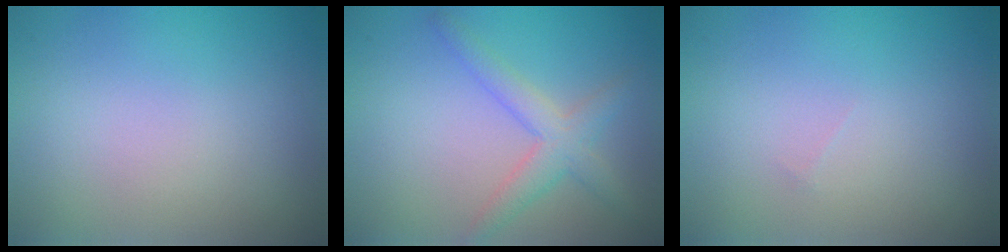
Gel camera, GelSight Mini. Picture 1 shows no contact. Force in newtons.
{"total": 3.2, "press": 3.2, "slide": 0.1}
{"total": 0.0}